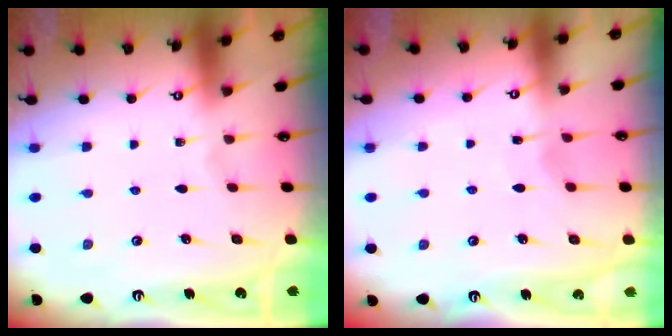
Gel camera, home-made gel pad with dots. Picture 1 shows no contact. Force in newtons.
{"total": 3.2, "press": 3.1, "slide": 0.4}